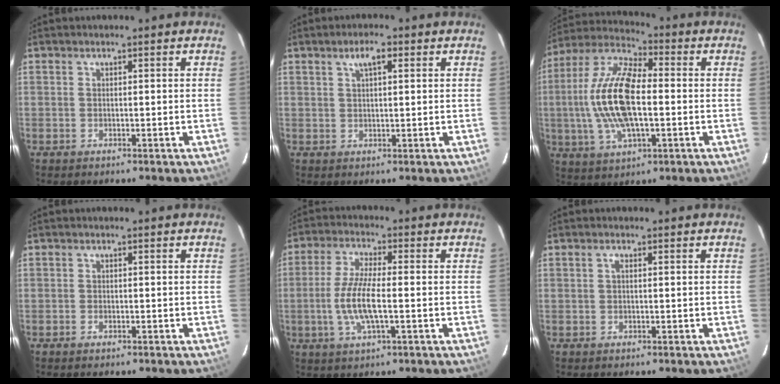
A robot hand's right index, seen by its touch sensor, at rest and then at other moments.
{"total": 3.3, "force": [1.6, 1.1, 2.7], "torque": [-0.049, 0.009, 0.029]}
{"total": 17.1, "force": [-0.9, 7.1, 15.5], "torque": [-0.320, 0.008, -0.020]}
{"total": 1.1, "force": [-0.9, 0.6, 0.3], "torque": [-0.007, 0.000, -0.016]}
{"total": 8.5, "force": [-1.7, 1.9, 8.1], "torque": [-0.166, -0.005, -0.036]}
{"total": 0.7, "force": [0.1, 0.2, 0.6], "torque": [-0.013, 0.004, -0.001]}